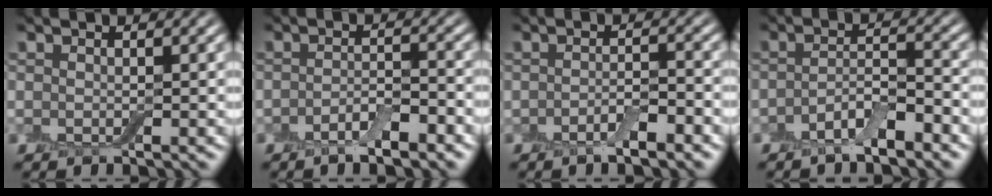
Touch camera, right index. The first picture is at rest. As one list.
[{"total": 2.9, "force": [-1.8, 0.8, 2.1], "torque": [-0.037, 0.002, -0.034]}, {"total": 2.3, "force": [-1.4, 0.6, 1.7], "torque": [-0.028, 0.000, -0.025]}, {"total": 3.4, "force": [-2.2, 0.9, 2.4], "torque": [-0.044, 0.008, -0.044]}]